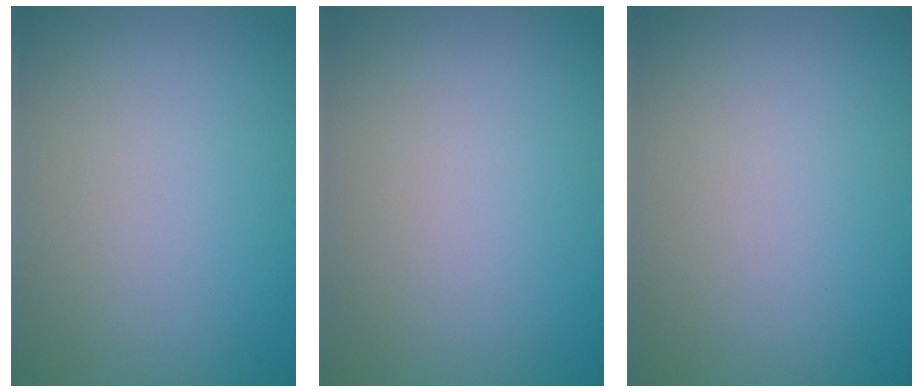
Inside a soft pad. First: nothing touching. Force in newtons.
{"total": 0.0}
{"total": 0.0}